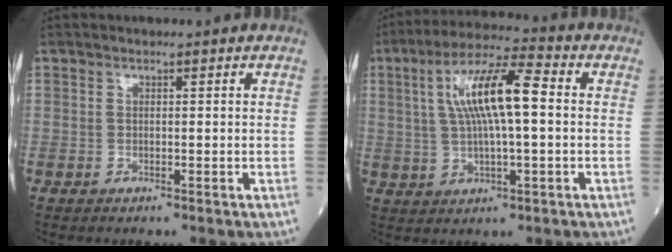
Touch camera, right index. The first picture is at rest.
{"total": 11.6, "force": [1.7, 2.0, 11.3], "torque": [-0.215, 0.023, 0.030]}